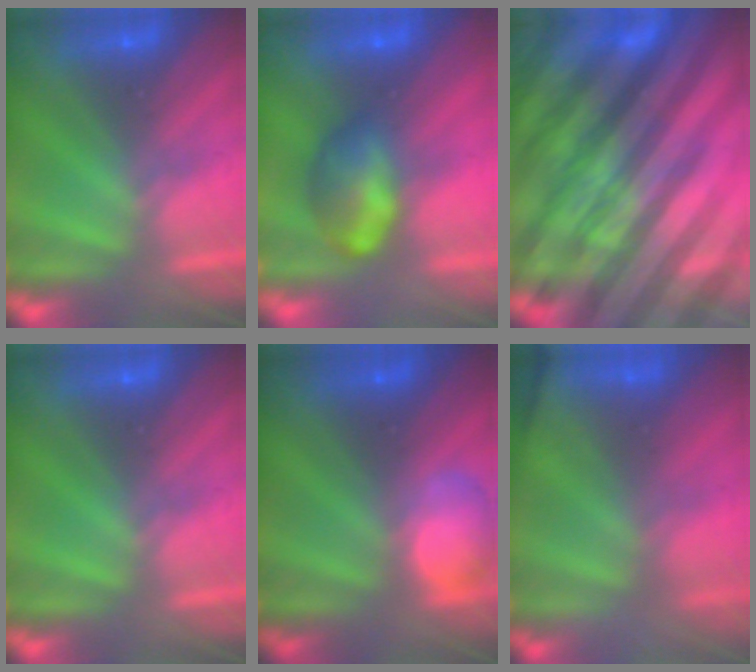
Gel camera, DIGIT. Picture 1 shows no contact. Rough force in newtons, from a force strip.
{"total": 6.9}
{"total": 7.8}
{"total": 0.0}
{"total": 2.5}
{"total": 8.1}